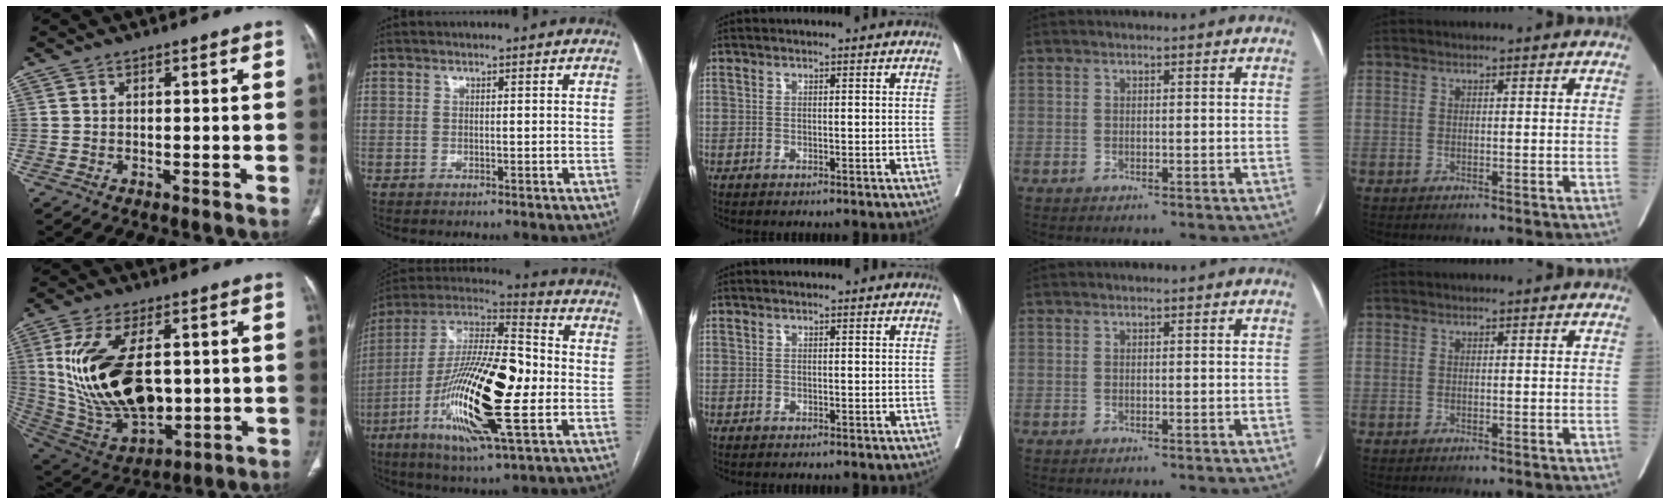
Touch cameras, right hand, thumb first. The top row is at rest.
{"thumb": {"total": 22.7, "force": [2.2, 12.3, 19.0], "torque": [-0.363, -0.019, 0.063]}, "index": {"total": 24.0, "force": [-4.9, 4.9, 23.0], "torque": [-0.453, -0.013, -0.090]}}